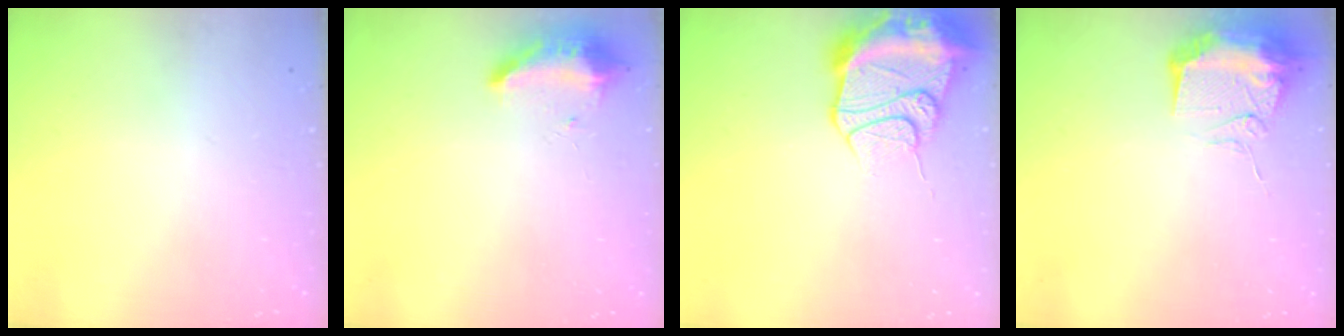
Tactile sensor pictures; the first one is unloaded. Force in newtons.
{"total": 9.6, "press": 9.0, "slide": 3.4}
{"total": 16.7, "press": 16.6, "slide": 1.6}
{"total": 13.6, "press": 12.0, "slide": 6.4}